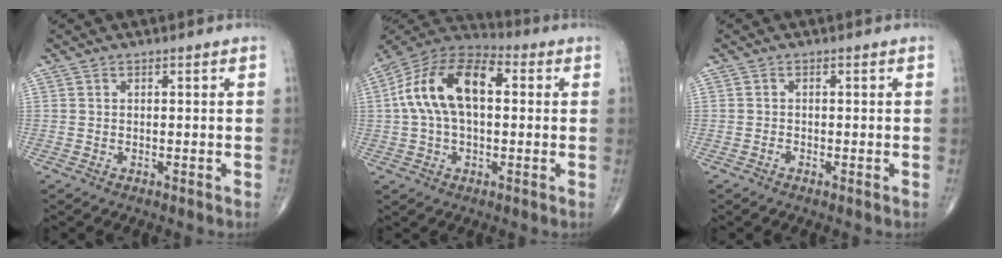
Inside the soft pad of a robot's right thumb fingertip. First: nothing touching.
{"total": 16.3, "force": [2.3, 9.1, 13.3], "torque": [-0.248, 0.038, 0.032]}
{"total": 0.6, "force": [-0.4, 0.2, 0.4], "torque": [-0.009, 0.000, -0.009]}